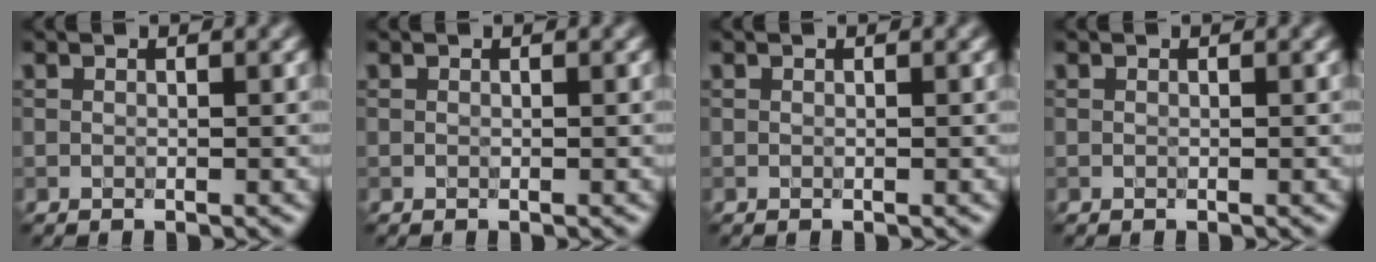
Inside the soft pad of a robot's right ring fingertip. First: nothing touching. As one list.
[{"total": 0.0}, {"total": 0.0}, {"total": 0.0}]